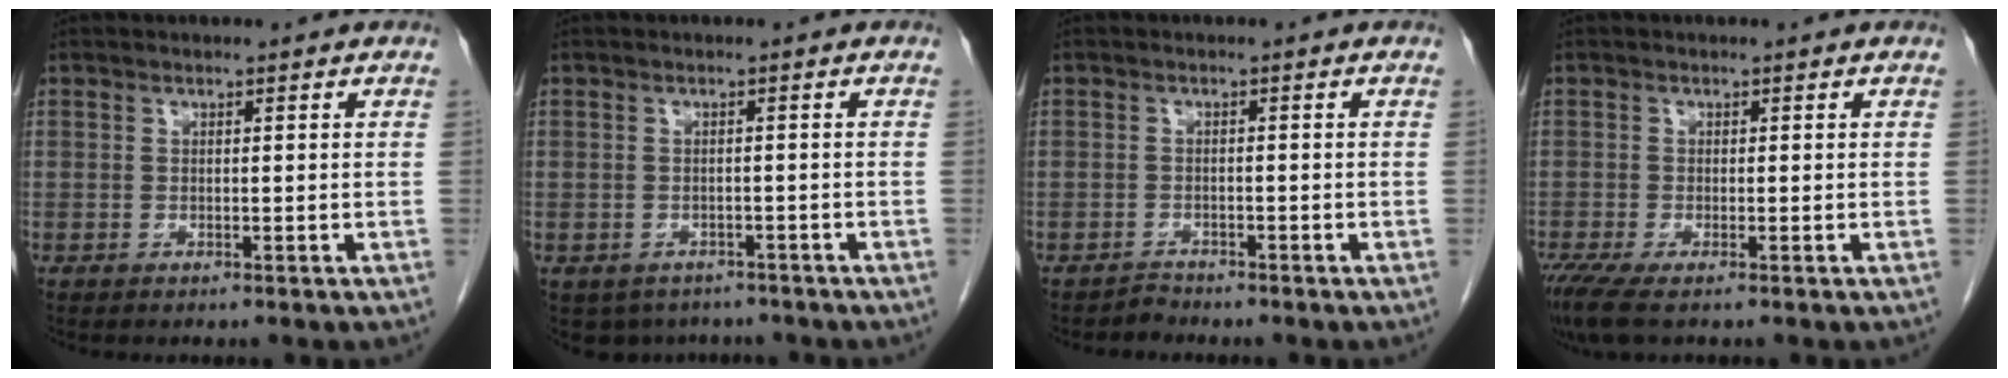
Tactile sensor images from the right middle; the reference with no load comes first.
{"total": 5.2, "force": [-4.1, 3.1, 0.7], "torque": [0.002, 0.004, -0.051]}
{"total": 1.3, "force": [-1.1, 0.1, -0.5], "torque": [0.015, -0.004, -0.022]}
{"total": 4.2, "force": [-2.8, 0.7, 3.0], "torque": [-0.061, -0.014, -0.051]}